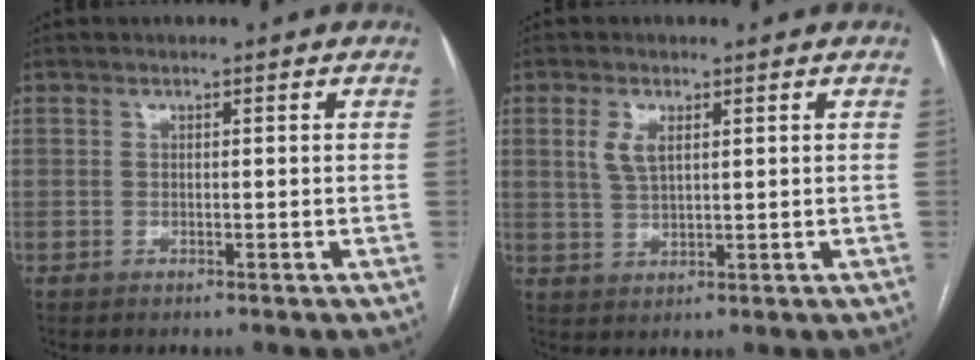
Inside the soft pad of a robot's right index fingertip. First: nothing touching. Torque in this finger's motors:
{"motor_torque": [0.41, 0.31, 0.08, 0.03]}